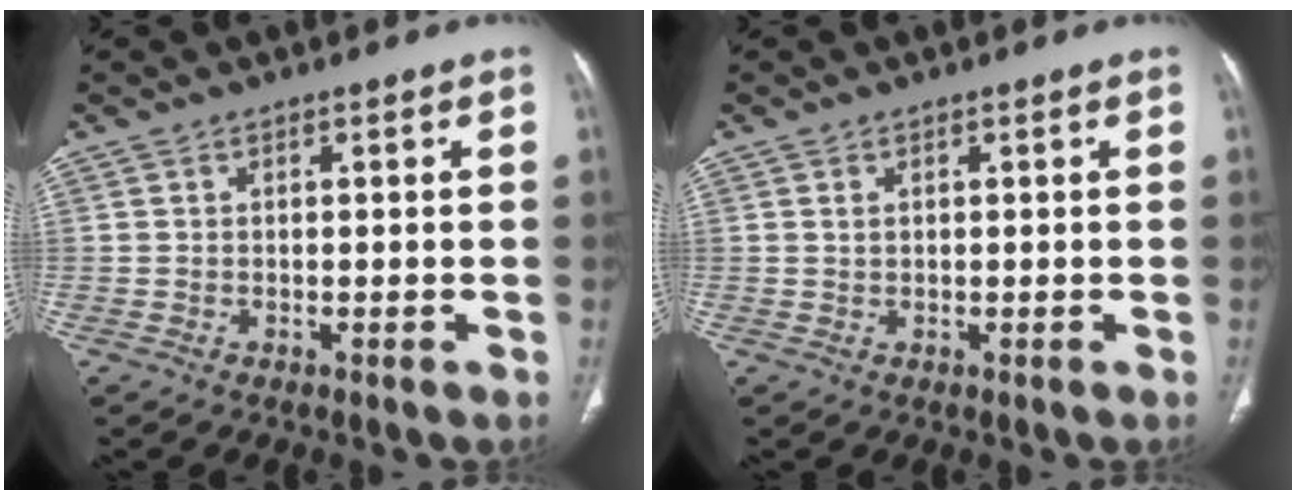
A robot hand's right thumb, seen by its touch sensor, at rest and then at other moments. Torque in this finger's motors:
{"motor_torque": [-0.19, -0.40, 0.23, 0.16, 0.02]}